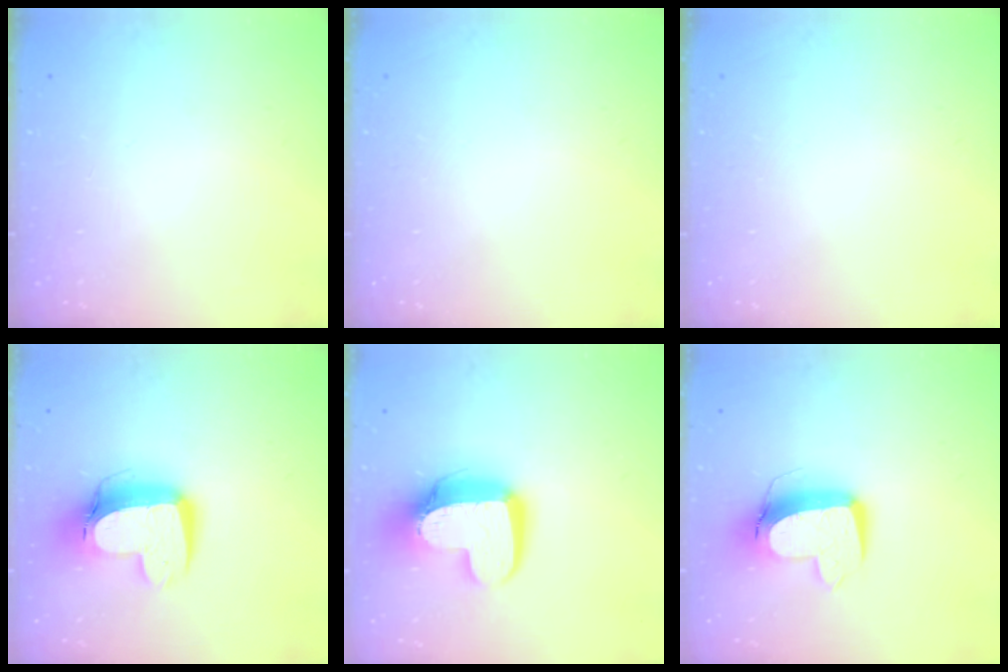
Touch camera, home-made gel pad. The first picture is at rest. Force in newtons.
{"total": 0.0}
{"total": 0.0}
{"total": 13.6, "press": 13.5, "slide": 1.4}
{"total": 14.9, "press": 14.8, "slide": 1.4}
{"total": 12.5, "press": 12.4, "slide": 1.5}